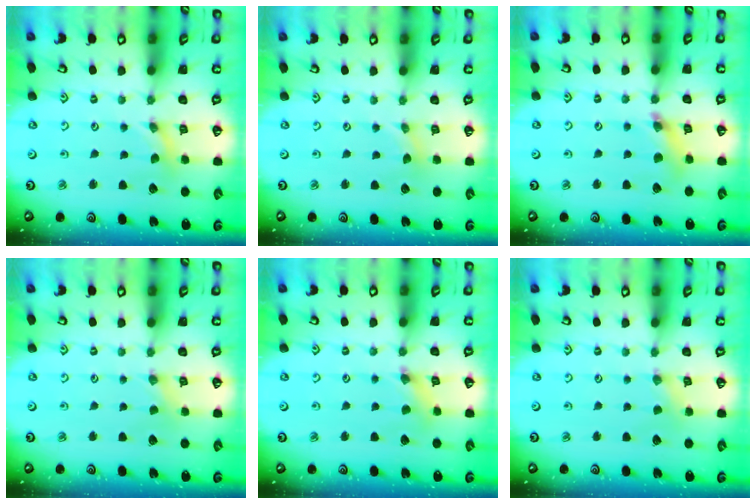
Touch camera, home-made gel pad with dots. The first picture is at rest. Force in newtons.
{"total": 0.7, "press": 0.7, "slide": 0.1}
{"total": 7.1, "press": 7.0, "slide": 0.8}
{"total": 0.0}
{"total": 2.1, "press": 2.1, "slide": 0.2}
{"total": 0.5, "press": 0.5, "slide": 0.1}